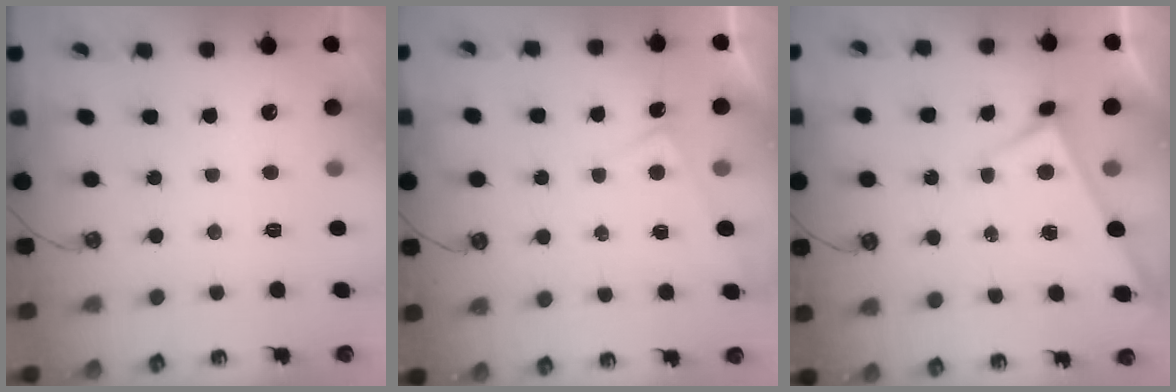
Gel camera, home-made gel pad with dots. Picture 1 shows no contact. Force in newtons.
{"total": 5.8, "press": 5.8, "slide": 0.2}
{"total": 3.1, "press": 3.0, "slide": 0.3}